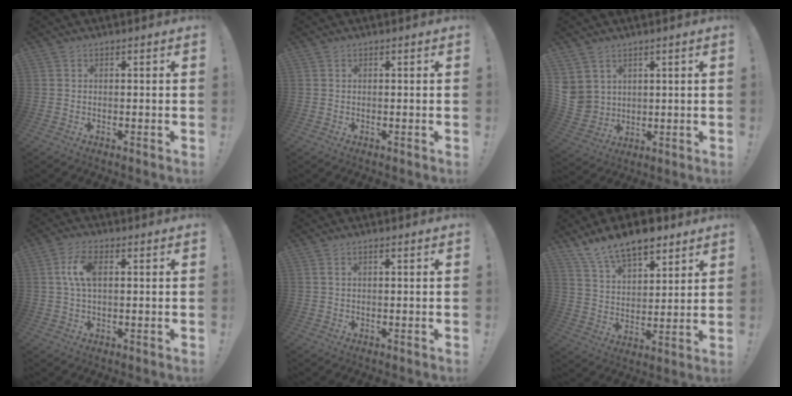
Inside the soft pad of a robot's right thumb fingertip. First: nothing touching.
{"total": 0.0}
{"total": 6.0, "force": [3.2, 5.0, 1.0], "torque": [-0.023, -0.022, 0.070]}
{"total": 7.1, "force": [1.5, 3.5, 6.0], "torque": [-0.129, 0.004, 0.023]}
{"total": 1.4, "force": [0.5, 0.1, 1.3], "torque": [-0.026, 0.000, 0.007]}
{"total": 13.3, "force": [10.1, 6.1, 6.2], "torque": [-0.117, -0.061, 0.187]}